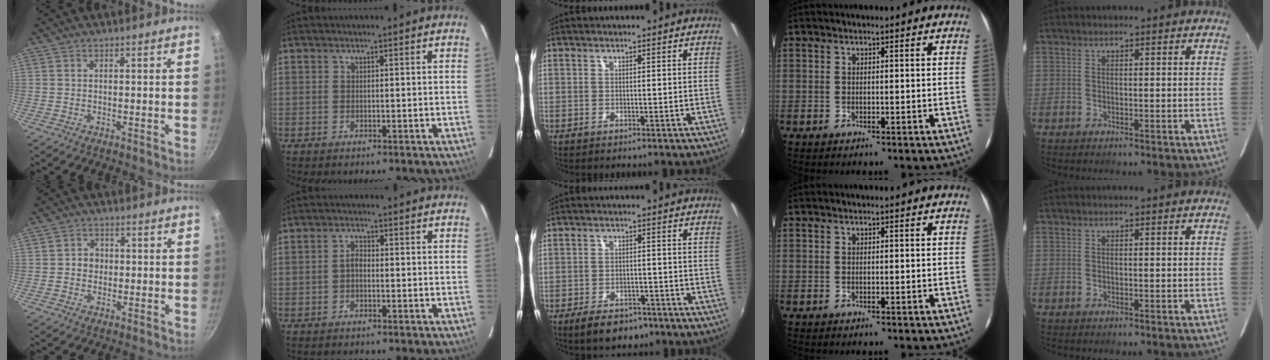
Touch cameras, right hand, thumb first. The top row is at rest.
{"thumb": {"total": 3.2, "force": [-0.1, 2.9, 1.4], "torque": [-0.003, 0.006, -0.005]}, "index": {"total": 2.0, "force": [-0.5, 1.0, 1.6], "torque": [-0.034, 0.009, -0.010]}, "middle": {"total": 7.2, "force": [-5.2, 3.6, 3.5], "torque": [-0.087, -0.004, -0.075]}}